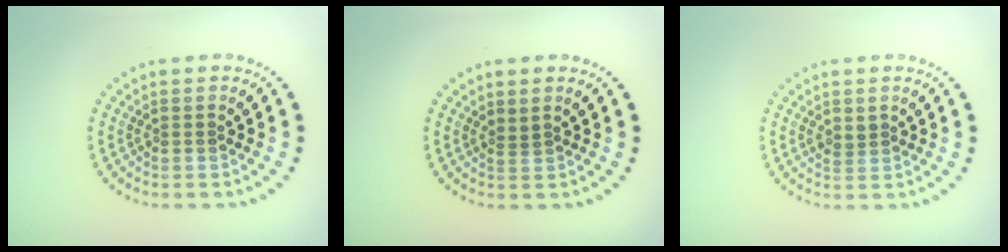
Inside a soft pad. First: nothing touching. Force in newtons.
{"total": 0.6, "press": 0.3, "slide": 0.5}
{"total": 1.0, "press": 0.9, "slide": 0.5}